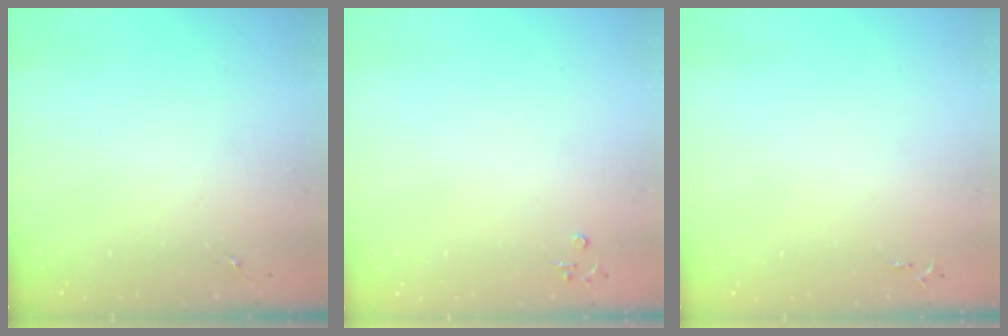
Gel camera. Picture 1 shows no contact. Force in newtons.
{"total": 3.3, "press": 3.3, "slide": 0.3}
{"total": 2.5, "press": 2.5, "slide": 0.3}